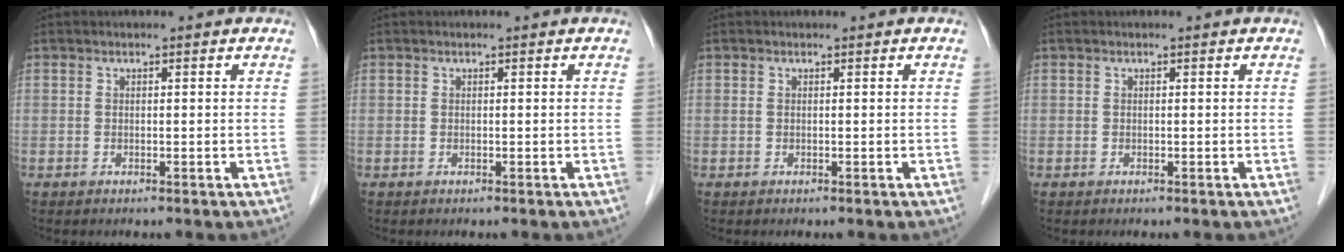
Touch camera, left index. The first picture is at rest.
{"total": 0.0}
{"total": 0.0}
{"total": 0.0}